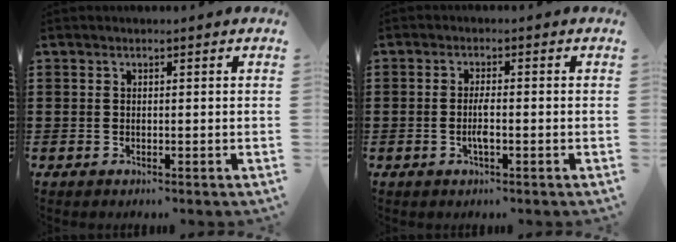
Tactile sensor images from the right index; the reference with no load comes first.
{"total": 2.8, "force": [-0.8, 0.6, 2.6], "torque": [-0.053, 0.000, -0.018]}